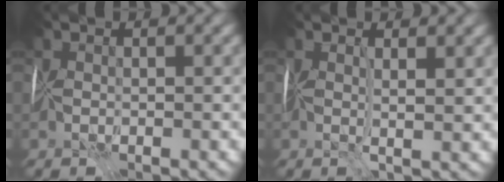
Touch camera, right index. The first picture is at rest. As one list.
[{"total": 1.5, "force": [1.0, -0.7, 0.8], "torque": [-0.009, -0.002, 0.021]}]